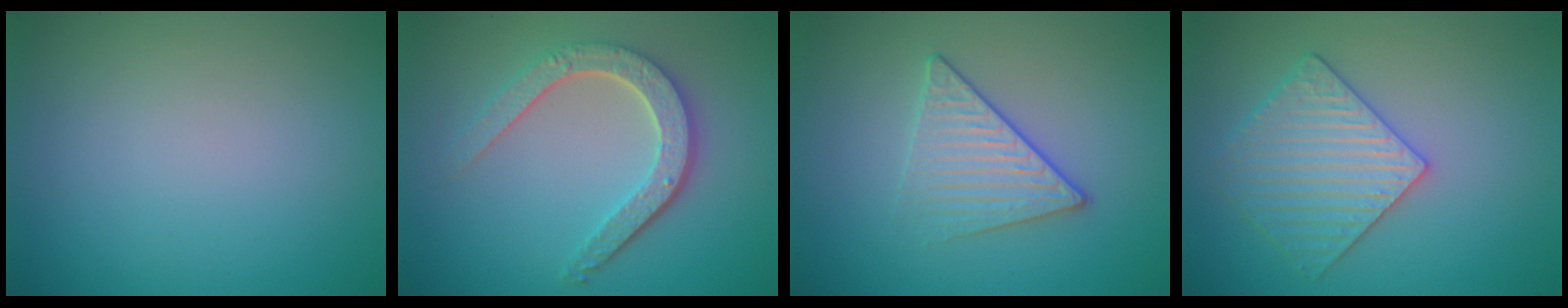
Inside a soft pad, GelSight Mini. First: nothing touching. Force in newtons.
{"total": 4.7, "press": 3.6, "slide": 3.0}
{"total": 2.7, "press": 2.4, "slide": 1.2}
{"total": 4.0, "press": 3.8, "slide": 1.2}